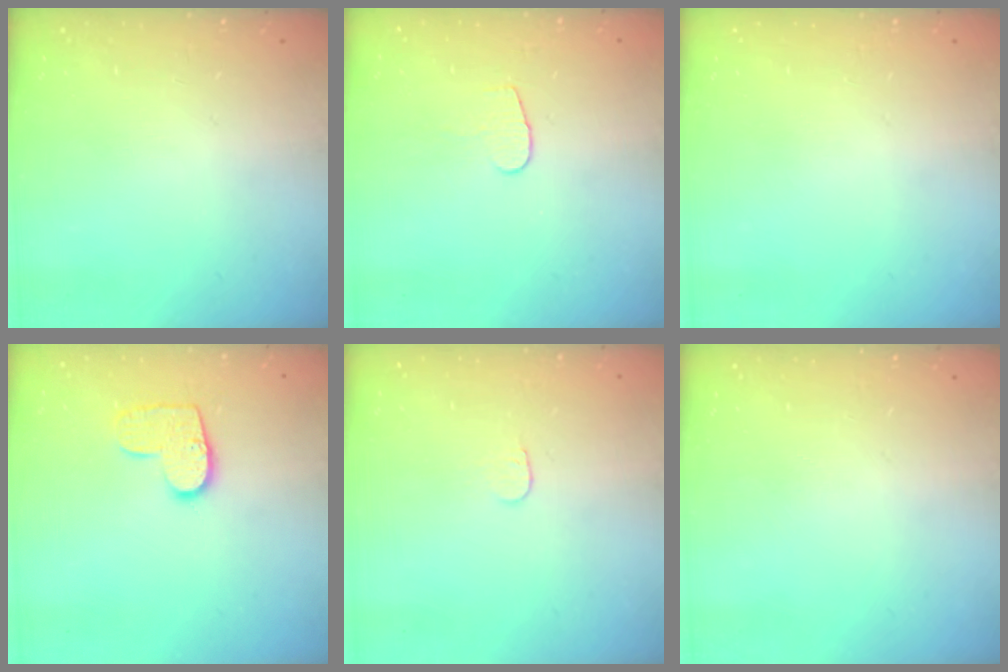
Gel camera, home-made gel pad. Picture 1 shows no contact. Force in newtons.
{"total": 4.7, "press": 4.6, "slide": 0.4}
{"total": 0.0}
{"total": 9.8, "press": 9.8, "slide": 0.4}
{"total": 3.4, "press": 3.3, "slide": 0.3}
{"total": 0.0}